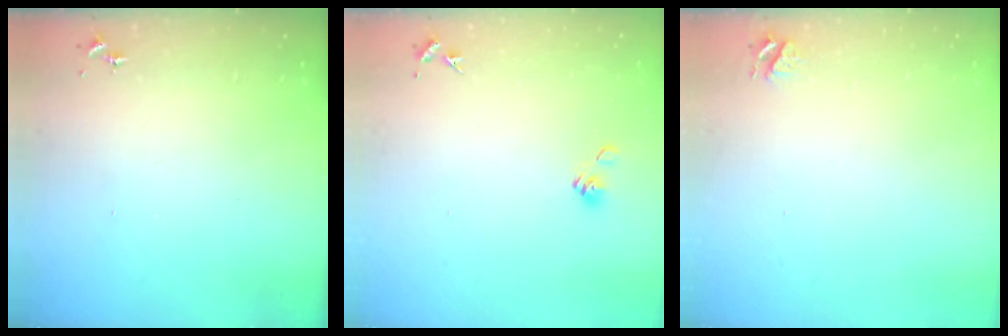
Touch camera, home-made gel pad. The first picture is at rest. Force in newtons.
{"total": 5.8, "press": 5.3, "slide": 2.3}
{"total": 4.0, "press": 3.9, "slide": 0.4}